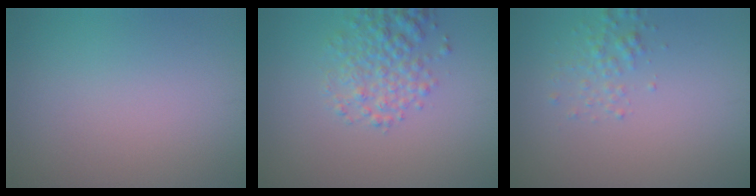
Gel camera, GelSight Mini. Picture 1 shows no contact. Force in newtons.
{"total": 3.5, "press": 3.5, "slide": 0.2}
{"total": 1.6, "press": 1.6, "slide": 0.1}